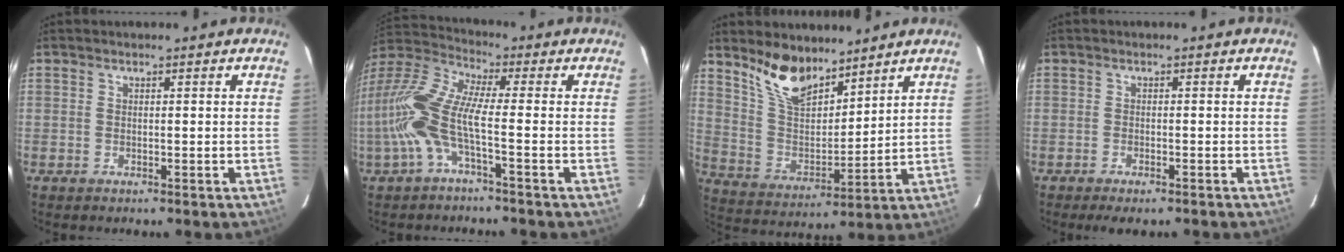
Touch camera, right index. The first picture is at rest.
{"total": 12.9, "force": [-3.4, 2.9, 12.1], "torque": [-0.249, 0.002, -0.076]}
{"total": 12.0, "force": [9.2, 4.8, 5.9], "torque": [-0.119, 0.006, 0.185]}
{"total": 3.7, "force": [-2.9, 1.1, 2.0], "torque": [-0.050, -0.014, -0.049]}